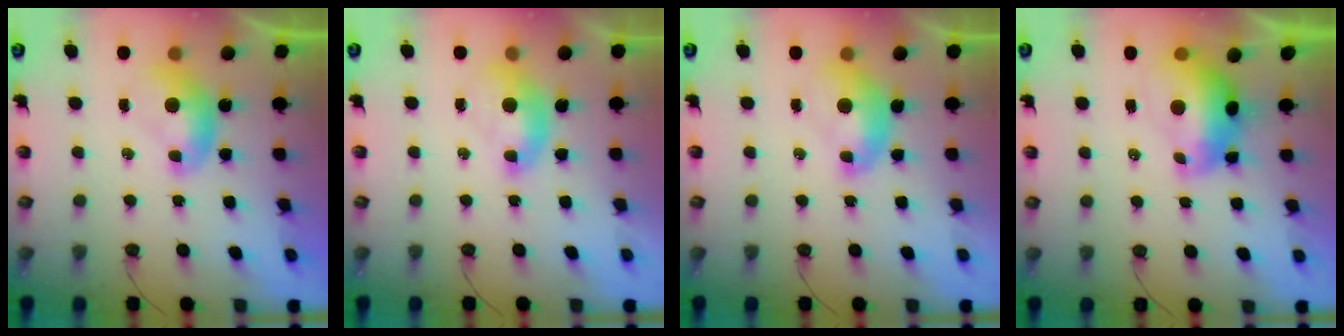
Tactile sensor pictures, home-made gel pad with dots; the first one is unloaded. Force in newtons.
{"total": 1.6, "press": 1.5, "slide": 0.6}
{"total": 2.1, "press": 2.0, "slide": 0.4}
{"total": 3.1, "press": 3.0, "slide": 1.0}